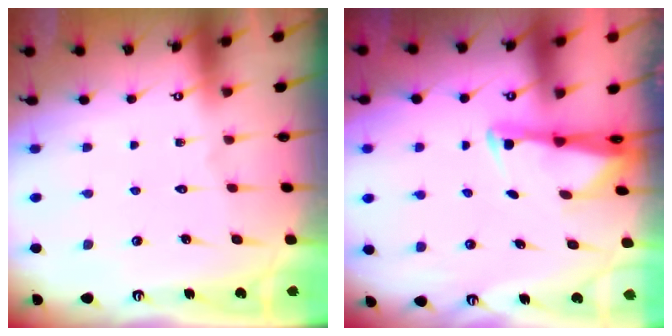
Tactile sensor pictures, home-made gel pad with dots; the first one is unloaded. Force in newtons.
{"total": 2.7, "press": 2.7, "slide": 0.5}